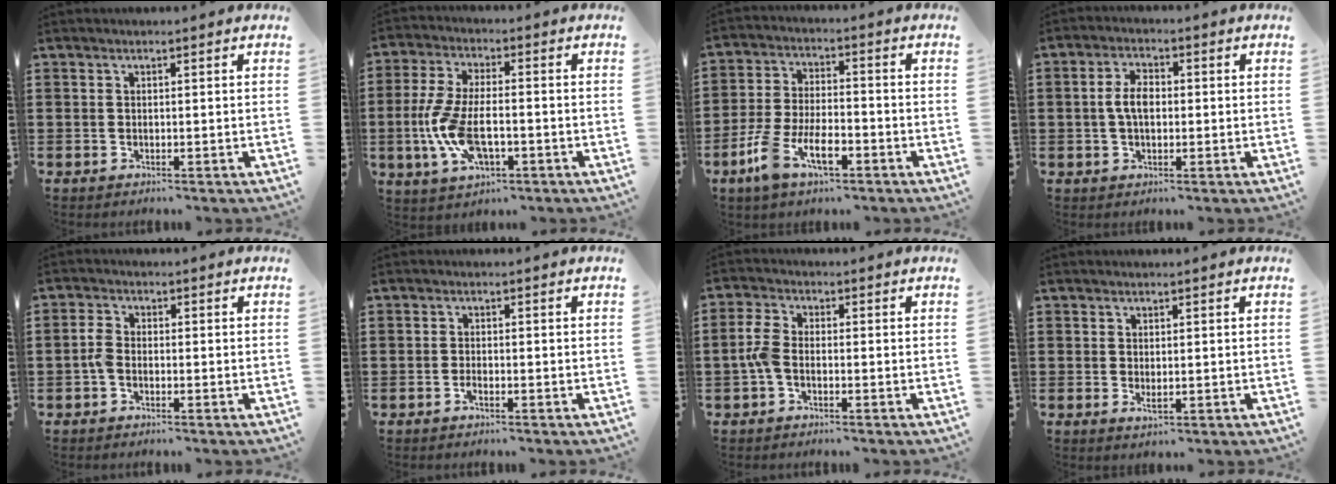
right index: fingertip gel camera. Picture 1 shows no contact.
{"total": 9.5, "force": [-2.3, 4.4, 8.1], "torque": [-0.194, -0.008, -0.048]}
{"total": 9.0, "force": [-4.4, 4.0, 6.7], "torque": [-0.162, -0.007, -0.085]}
{"total": 4.6, "force": [0.0, 2.4, 3.9], "torque": [-0.084, 0.007, -0.005]}
{"total": 2.3, "force": [-0.9, 1.2, 1.7], "torque": [-0.048, 0.000, -0.023]}
{"total": 1.1, "force": [-0.8, 0.2, 0.7], "torque": [-0.016, -0.004, -0.013]}
{"total": 3.6, "force": [-1.0, 1.8, 2.9], "torque": [-0.081, -0.003, -0.028]}
{"total": 1.3, "force": [0.1, 0.3, 1.3], "torque": [-0.025, -0.004, 0.004]}